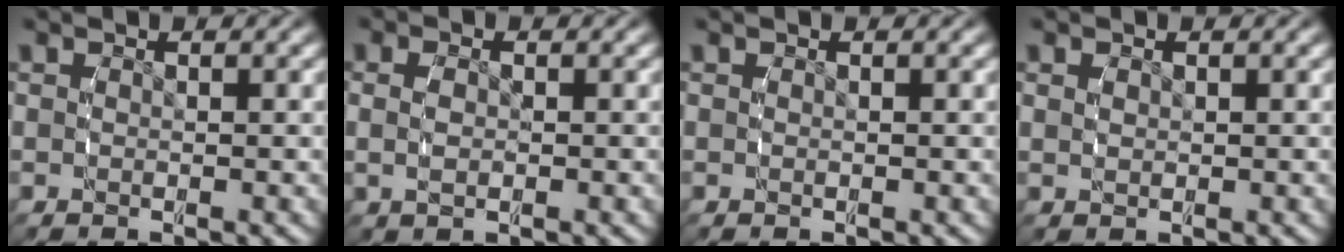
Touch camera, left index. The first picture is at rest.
{"total": 1.7, "force": [0.0, 0.9, 1.5], "torque": [-0.032, -0.004, 0.005]}
{"total": 0.0}
{"total": 0.6, "force": [0.3, 0.1, 0.4], "torque": [-0.009, -0.006, 0.013]}